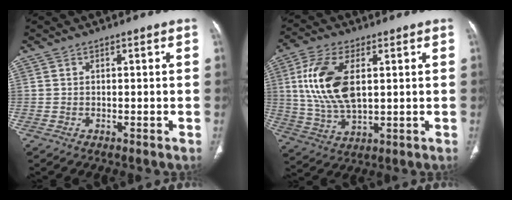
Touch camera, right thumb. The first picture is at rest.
{"total": 14.1, "force": [2.9, 7.3, 11.7], "torque": [-0.237, -0.006, 0.061]}